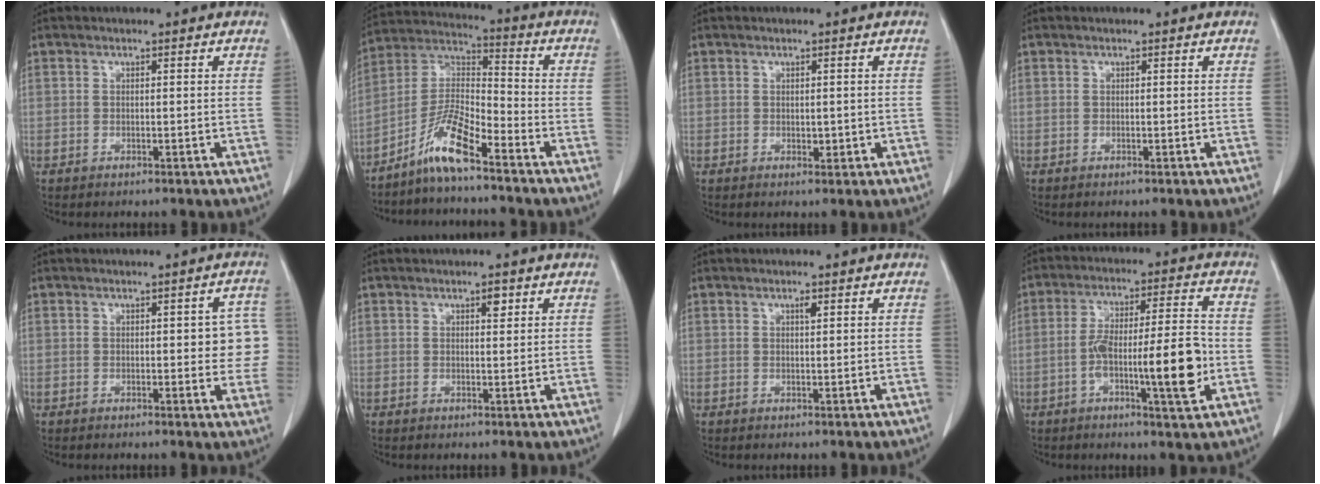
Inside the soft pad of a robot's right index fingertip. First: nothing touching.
{"total": 9.0, "force": [-6.3, 1.1, 6.3], "torque": [-0.133, 0.005, -0.129]}
{"total": 1.4, "force": [-0.1, 0.9, 1.1], "torque": [-0.013, -0.002, 0.002]}
{"total": 0.0}
{"total": 5.8, "force": [0.3, 2.3, 5.4], "torque": [-0.041, 0.013, 0.000]}
{"total": 1.5, "force": [0.8, 0.3, 1.2], "torque": [-0.020, -0.002, 0.011]}
{"total": 0.9, "force": [0.5, 0.2, 0.7], "torque": [-0.015, -0.001, 0.008]}
{"total": 13.8, "force": [-3.7, 1.6, 13.2], "torque": [-0.216, 0.014, -0.058]}